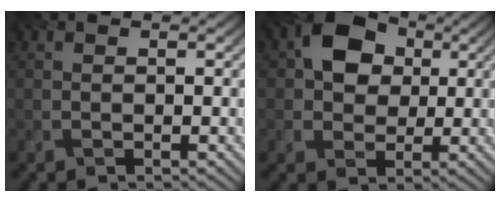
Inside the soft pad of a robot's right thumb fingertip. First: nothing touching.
{"total": 8.0, "force": [2.0, 6.2, 4.7], "torque": [-0.098, 0.014, 0.020]}